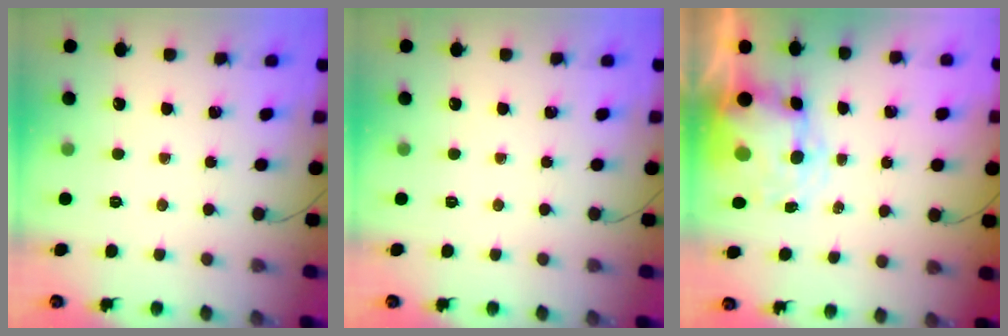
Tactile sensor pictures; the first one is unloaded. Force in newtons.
{"total": 0.0}
{"total": 8.4, "press": 8.1, "slide": 1.9}